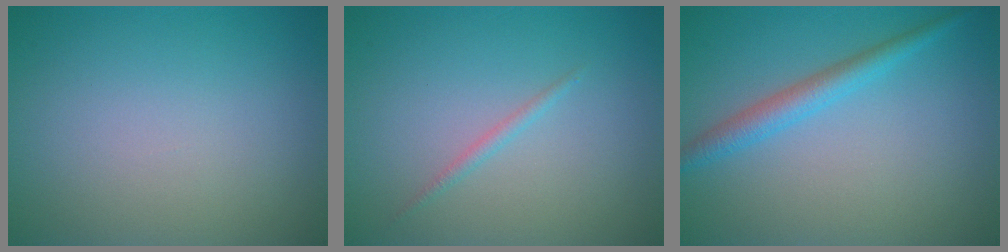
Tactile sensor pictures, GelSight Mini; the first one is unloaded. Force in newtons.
{"total": 0.8, "press": 0.8, "slide": 0.0}
{"total": 2.6, "press": 2.6, "slide": 0.0}